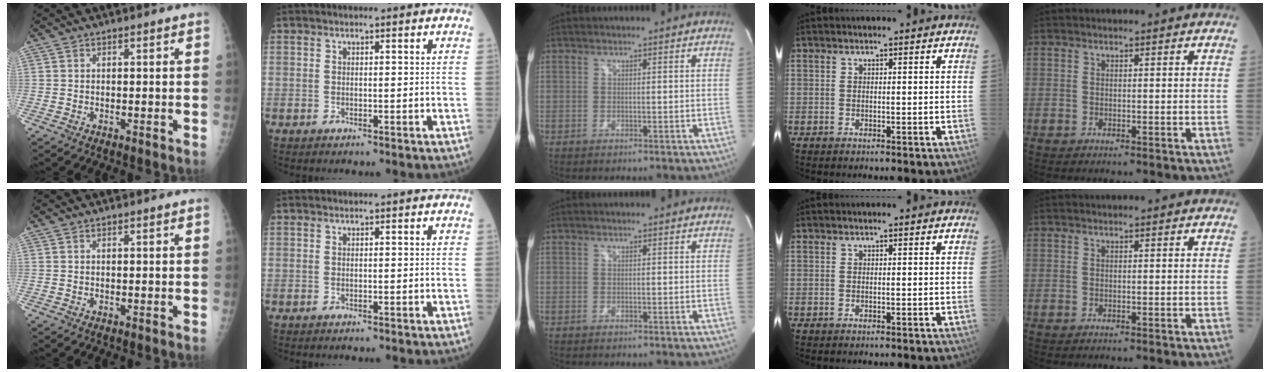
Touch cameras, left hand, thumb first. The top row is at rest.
{}